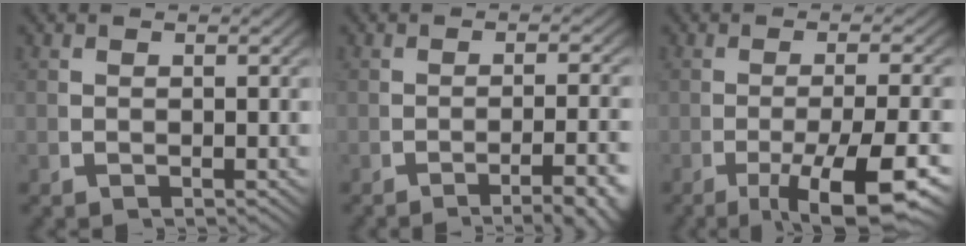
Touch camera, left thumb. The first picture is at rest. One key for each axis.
{"total": 5.4, "fx": -3.4, "fy": 1.4, "fz": 4.0, "tx": -0.055, "ty": -0.010, "tz": -0.046}
{"total": 7.4, "fx": -3.2, "fy": 2.8, "fz": 6.0, "tx": -0.104, "ty": -0.019, "tz": -0.040}